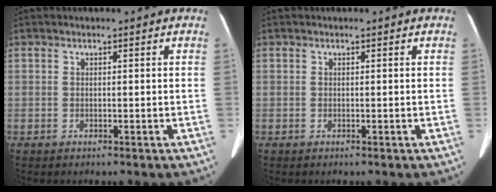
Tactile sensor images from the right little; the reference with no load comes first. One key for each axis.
{"total": 0.0}